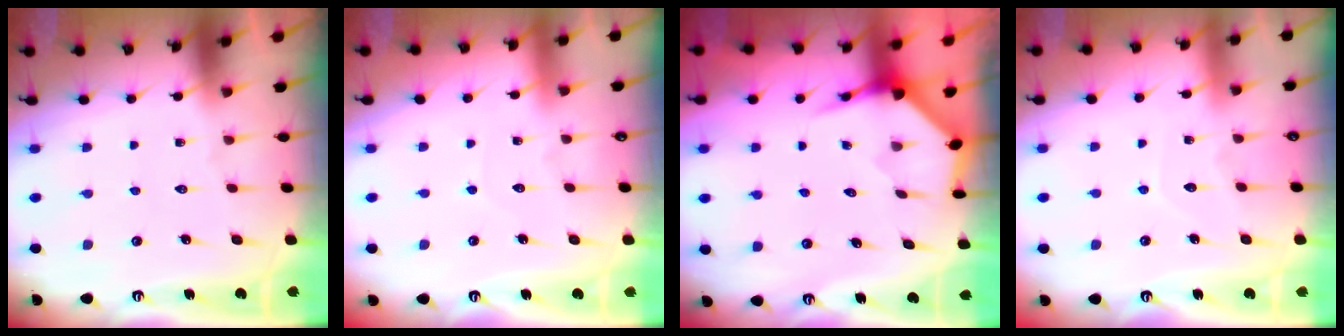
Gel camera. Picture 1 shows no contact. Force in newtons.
{"total": 2.5, "press": 2.5, "slide": 0.3}
{"total": 4.0, "press": 4.0, "slide": 0.4}
{"total": 5.0, "press": 4.9, "slide": 0.6}